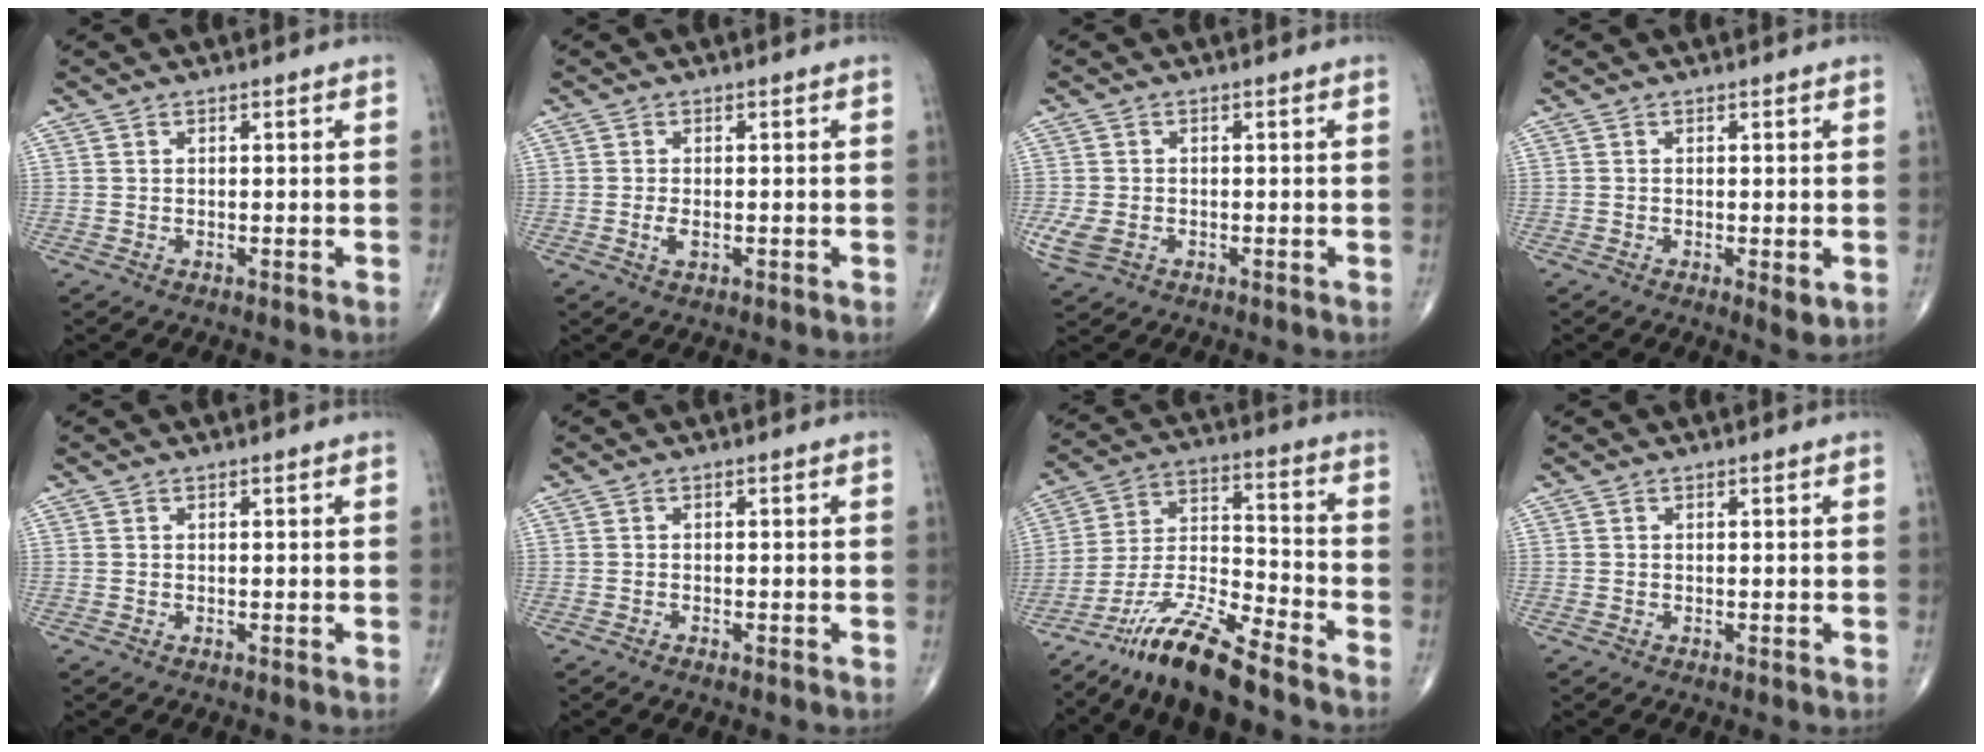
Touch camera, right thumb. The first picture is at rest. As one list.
[{"total": 1.9, "force": [-0.4, 0.9, 1.6], "torque": [-0.032, -0.001, -0.008]}, {"total": 4.3, "force": [-1.3, 3.0, 2.8], "torque": [-0.071, 0.000, -0.019]}, {"total": 2.5, "force": [-0.6, 0.9, 2.2], "torque": [-0.036, -0.009, -0.010]}, {"total": 0.0}, {"total": 0.7, "force": [-0.6, 0.1, 0.4], "torque": [-0.011, 0.004, -0.009]}, {"total": 14.5, "force": [-11.5, 2.2, 8.4], "torque": [-0.163, 0.073, -0.215]}, {"total": 0.0}]